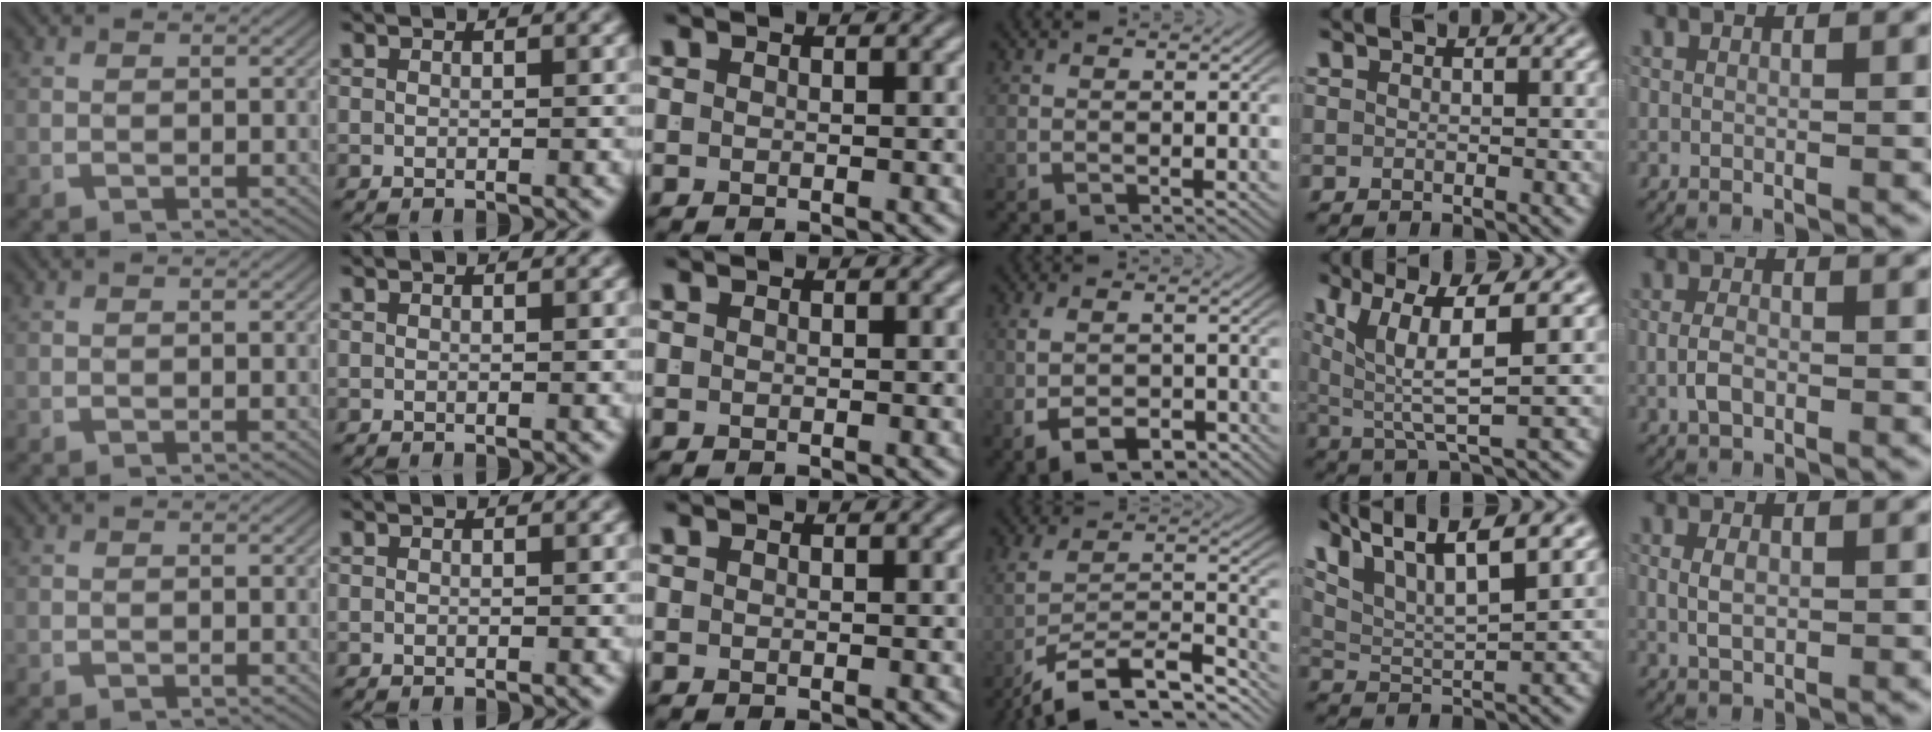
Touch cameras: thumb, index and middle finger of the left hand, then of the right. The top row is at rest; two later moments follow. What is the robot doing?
{"motion": "lift_and_place", "object": "jacket"}